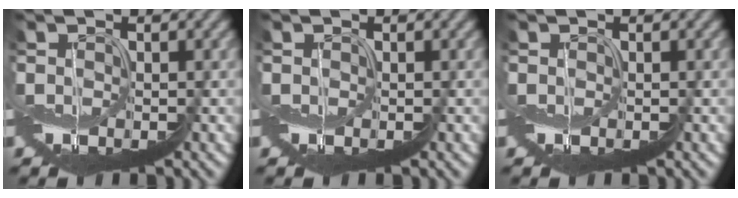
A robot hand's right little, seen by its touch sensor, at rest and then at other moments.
{"total": 0.0}
{"total": 0.0}